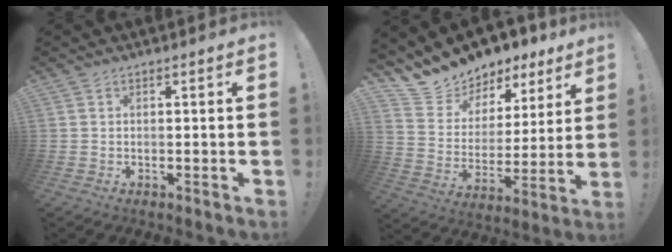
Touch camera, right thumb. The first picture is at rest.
{"total": 11.9, "force": [10.8, 5.0, 1.0], "torque": [-0.040, -0.098, 0.198]}